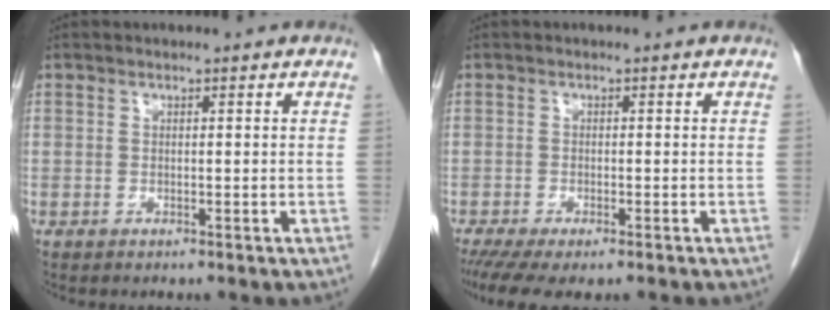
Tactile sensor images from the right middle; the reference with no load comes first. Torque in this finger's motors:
{"motor_torque": [0.42, -0.28, 0.13, 0.07]}